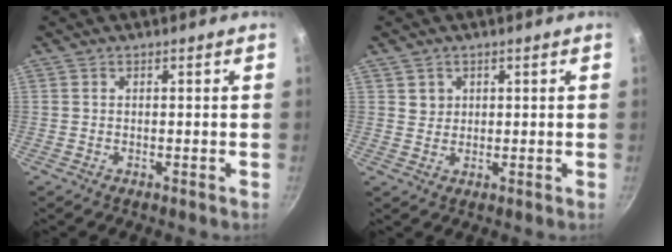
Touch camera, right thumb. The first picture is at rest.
{"total": 2.2, "force": [0.9, 2.0, 0.4], "torque": [0.010, 0.005, 0.015]}